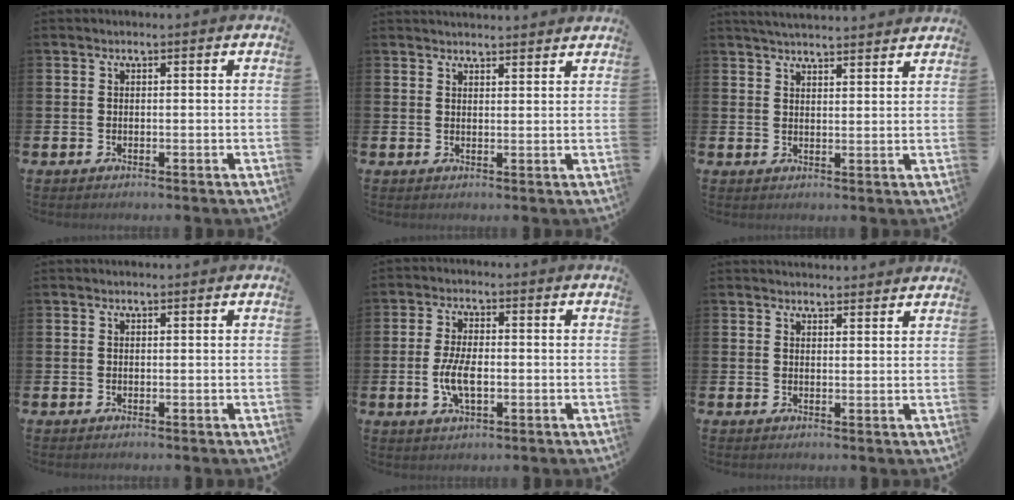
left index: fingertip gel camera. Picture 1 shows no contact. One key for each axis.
{"total": 2.5, "fx": 2.5, "fy": 0.2, "fz": -0.1, "tx": -0.003, "ty": -0.012, "tz": 0.046}
{"total": 3.7, "fx": 3.7, "fy": -0.1, "fz": 0.2, "tx": -0.011, "ty": -0.019, "tz": 0.067}
{"total": 0.0}
{"total": 5.1, "fx": -0.7, "fy": 2.2, "fz": 4.6, "tx": -0.089, "ty": -0.002, "tz": -0.017}
{"total": 2.6, "fx": 2.5, "fy": 0.4, "fz": -0.1, "tx": 0.005, "ty": -0.016, "tz": 0.045}